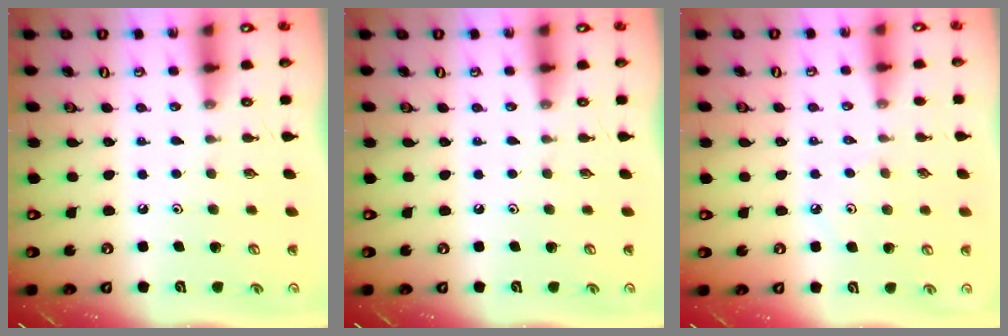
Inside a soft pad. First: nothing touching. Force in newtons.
{"total": 0.0}
{"total": 3.9, "press": 3.8, "slide": 0.7}